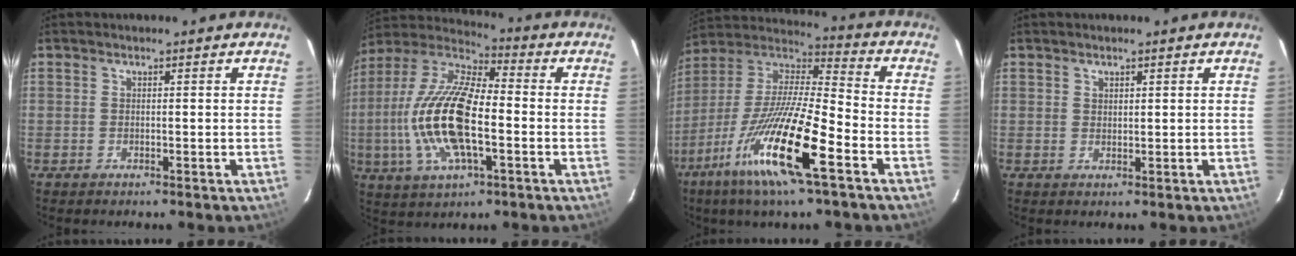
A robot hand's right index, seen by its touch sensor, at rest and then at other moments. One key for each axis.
{"total": 19.5, "fx": -3.3, "fy": 7.4, "fz": 17.8, "tx": -0.367, "ty": -0.002, "tz": -0.070}
{"total": 20.9, "fx": -10.5, "fy": 2.9, "fz": 17.8, "tx": -0.350, "ty": -0.034, "tz": -0.210}
{"total": 1.2, "fx": 0.9, "fy": 0.8, "fz": 0.3, "tx": -0.001, "ty": 0.002, "tz": 0.015}